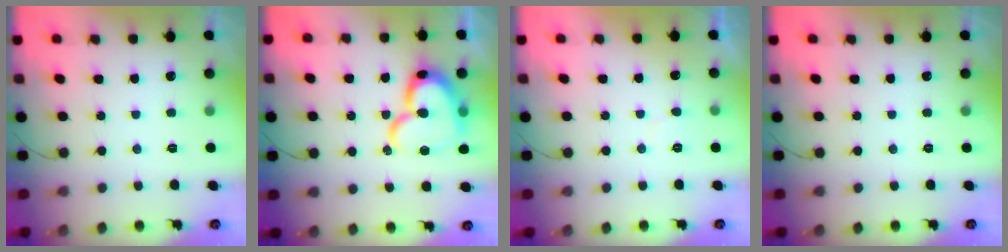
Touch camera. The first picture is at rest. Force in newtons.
{"total": 18.9, "press": 18.8, "slide": 2.0}
{"total": 3.3, "press": 3.3, "slide": 0.2}
{"total": 0.0}